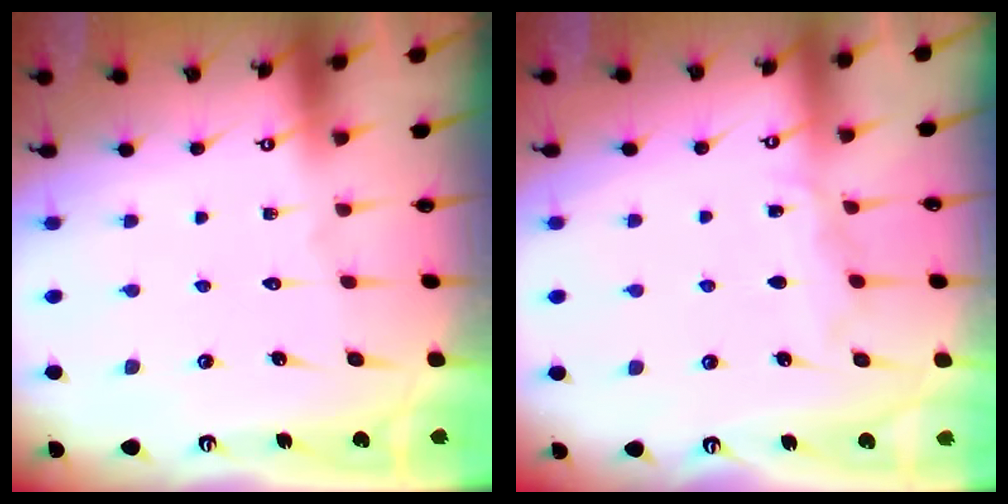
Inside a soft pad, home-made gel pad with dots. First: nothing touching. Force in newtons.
{"total": 5.2, "press": 5.2, "slide": 0.2}